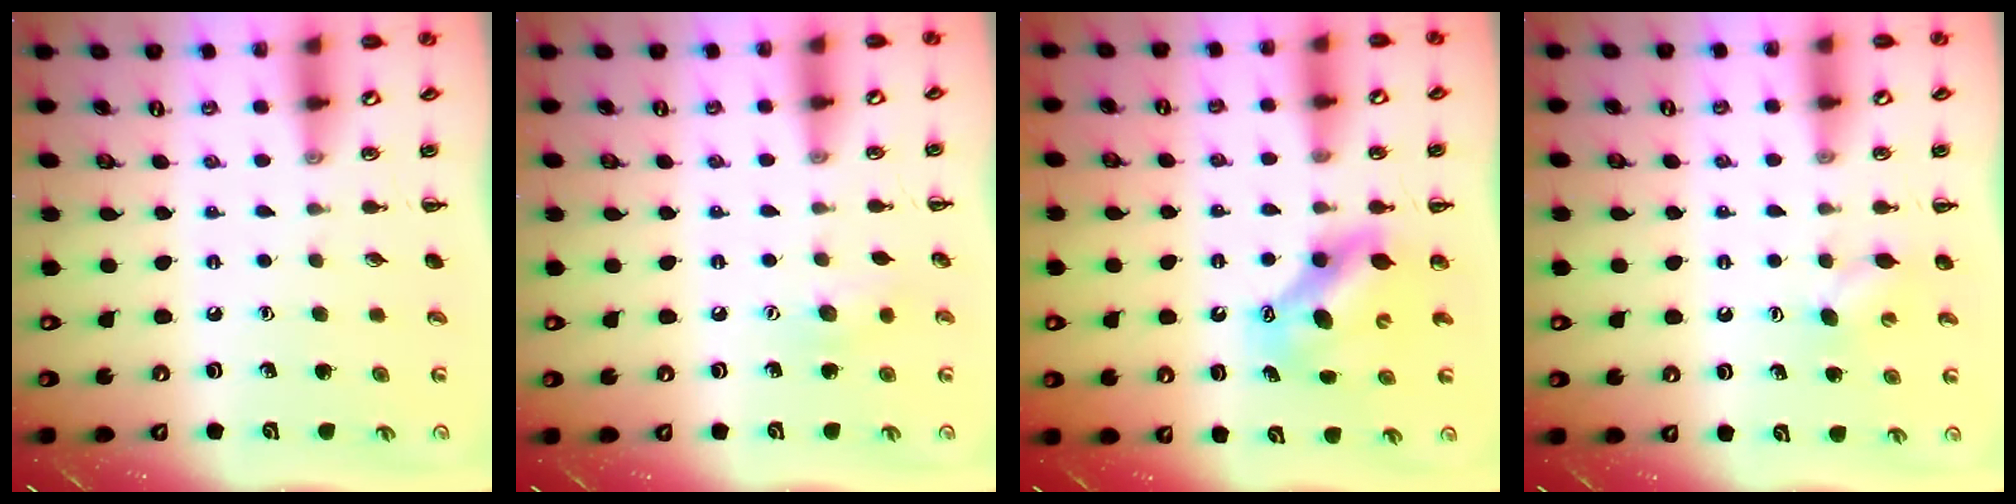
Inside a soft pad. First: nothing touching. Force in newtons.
{"total": 7.1, "press": 7.0, "slide": 1.3}
{"total": 7.4, "press": 7.2, "slide": 1.5}
{"total": 4.7, "press": 4.6, "slide": 1.2}